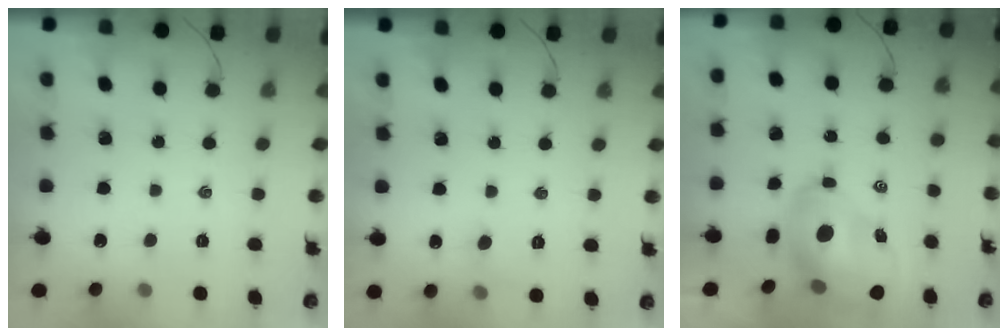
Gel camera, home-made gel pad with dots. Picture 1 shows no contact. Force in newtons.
{"total": 3.8, "press": 3.6, "slide": 1.3}
{"total": 12.5, "press": 11.9, "slide": 3.7}